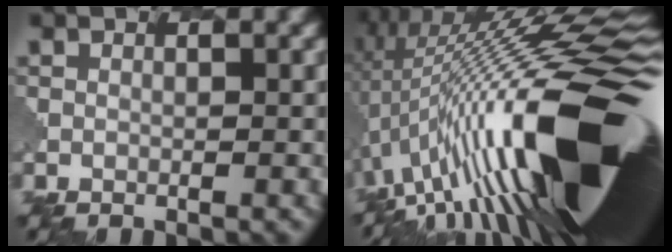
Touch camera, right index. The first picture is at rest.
{"total": 20.7, "force": [-0.3, 5.8, 19.8], "torque": [-0.288, 0.024, -0.003]}